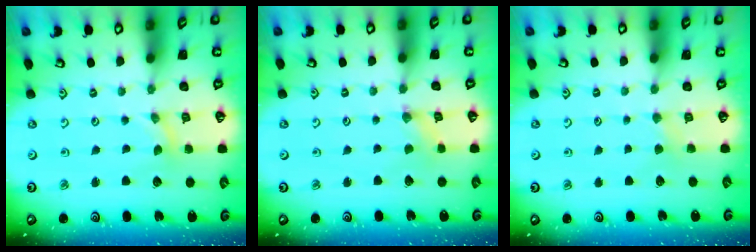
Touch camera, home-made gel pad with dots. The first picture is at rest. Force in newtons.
{"total": 0.6, "press": 0.5, "slide": 0.2}
{"total": 1.9, "press": 1.9, "slide": 0.4}